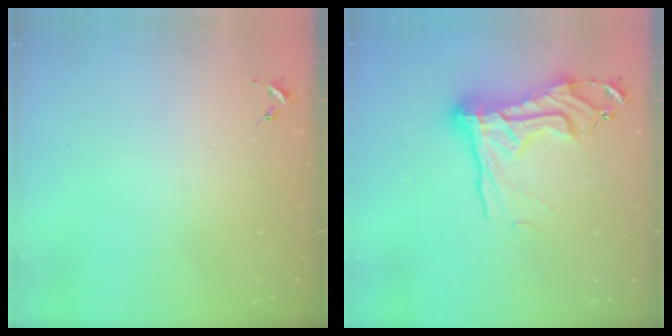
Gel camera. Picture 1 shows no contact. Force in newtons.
{"total": 17.8, "press": 17.7, "slide": 1.2}